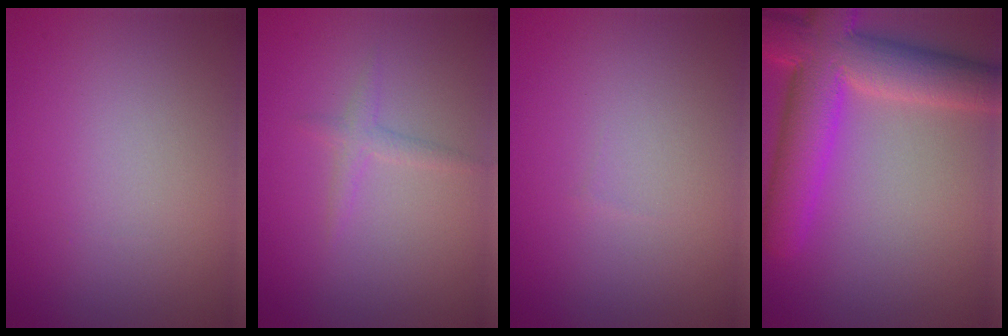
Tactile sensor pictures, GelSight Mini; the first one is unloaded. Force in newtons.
{"total": 1.2, "press": 1.2, "slide": 0.1}
{"total": 0.0}
{"total": 9.6, "press": 9.6, "slide": 0.4}